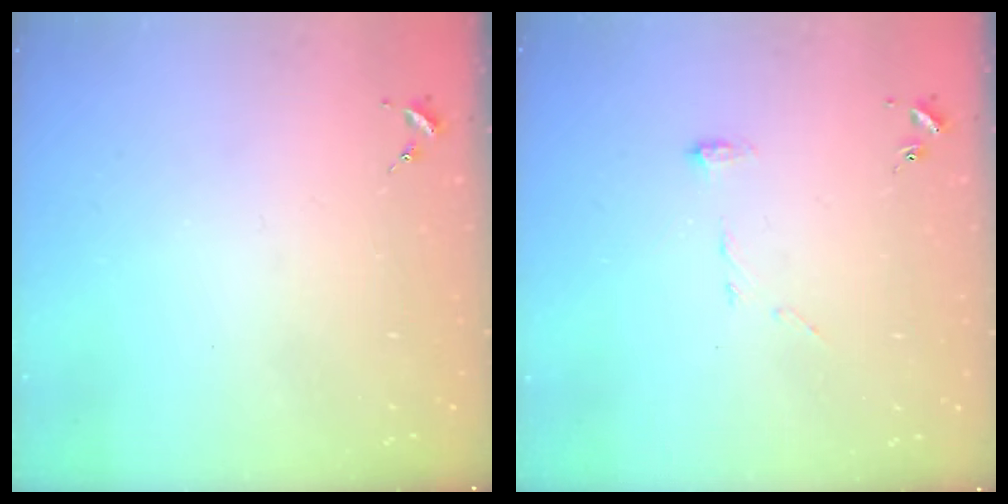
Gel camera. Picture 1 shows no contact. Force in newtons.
{"total": 5.5, "press": 5.5, "slide": 0.6}